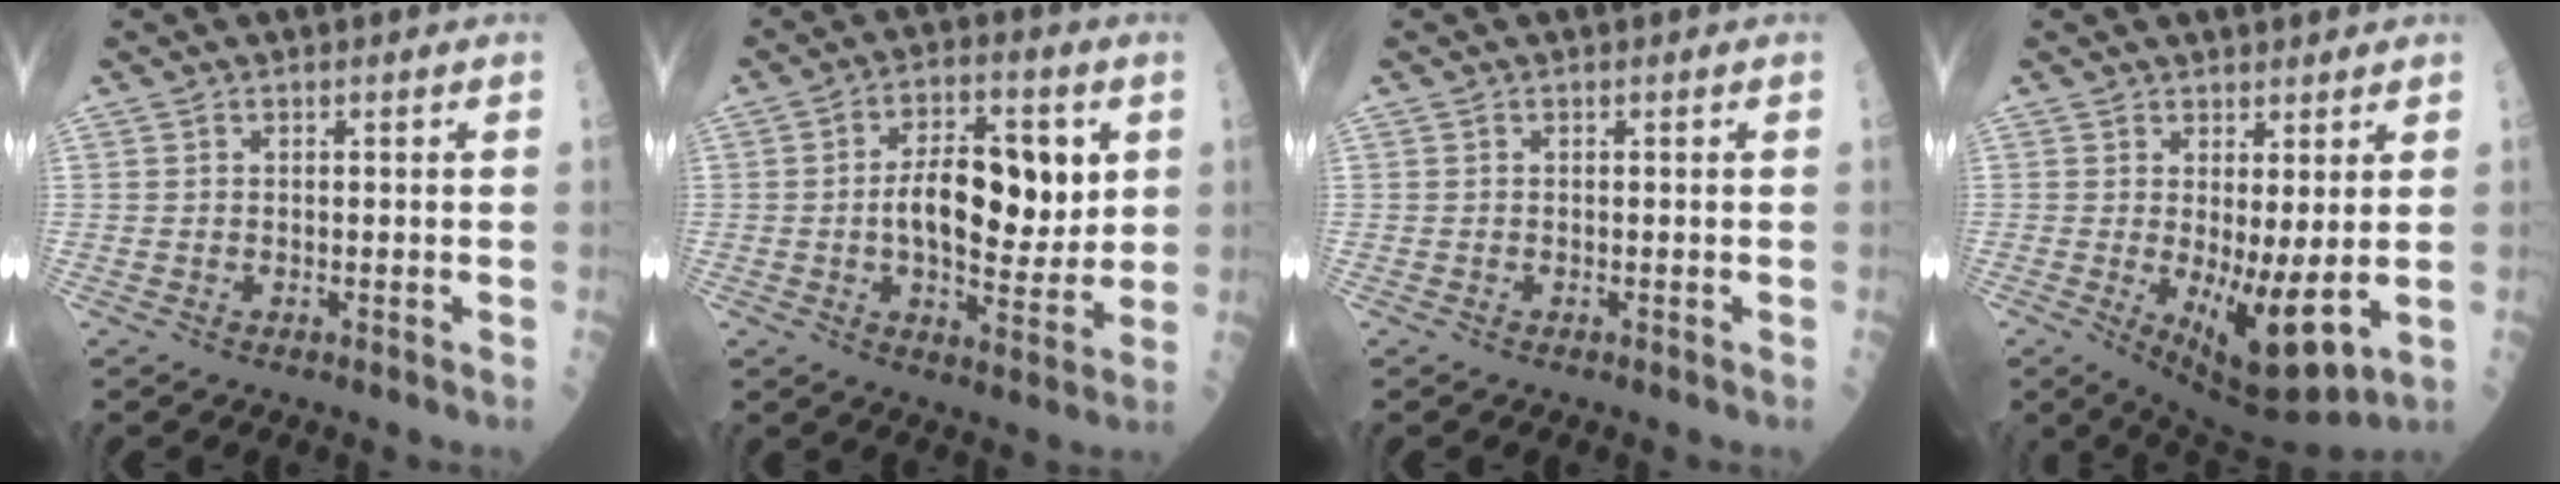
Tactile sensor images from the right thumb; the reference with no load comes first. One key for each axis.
{"total": 15.0, "fx": 2.0, "fy": 7.3, "fz": 12.9, "tx": -0.168, "ty": 0.001, "tz": 0.032}
{"total": 0.0}
{"total": 11.0, "fx": -0.8, "fy": 3.5, "fz": 10.4, "tx": -0.161, "ty": -0.021, "tz": 0.003}